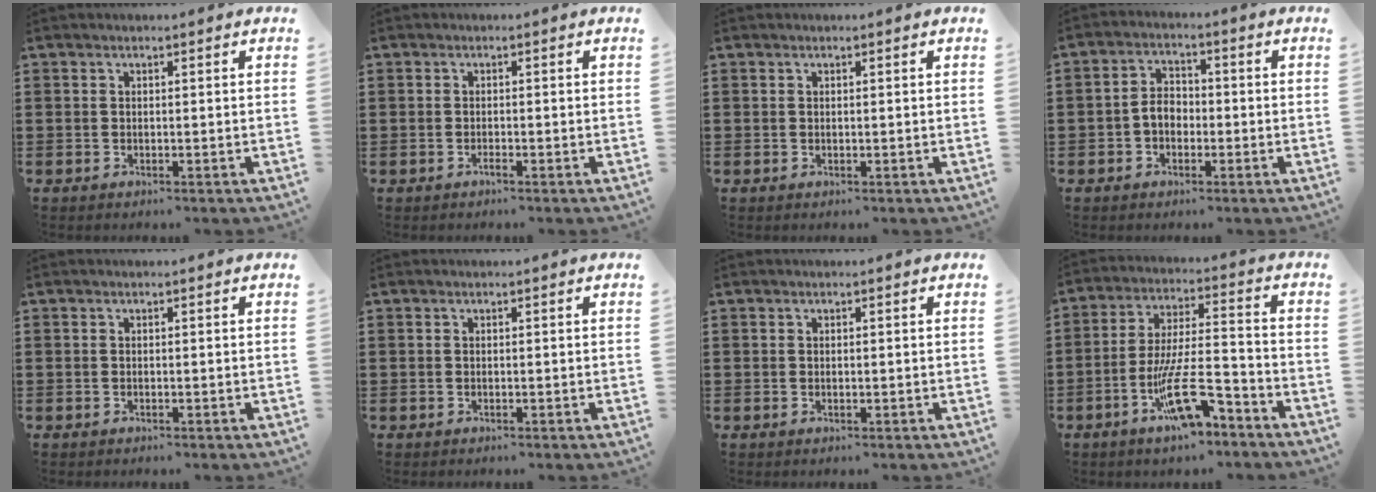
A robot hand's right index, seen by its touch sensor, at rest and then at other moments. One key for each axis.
{"total": 0.6, "fx": -0.5, "fy": 0.1, "fz": 0.3, "tx": -0.008, "ty": -0.002, "tz": -0.010}
{"total": 0.0}
{"total": 3.8, "fx": -1.1, "fy": 2.6, "fz": 2.6, "tx": -0.058, "ty": 0.005, "tz": -0.024}
{"total": 0.0}
{"total": 0.0}
{"total": 0.0}
{"total": 12.5, "fx": -6.7, "fy": 3.0, "fz": 10.1, "tx": -0.190, "ty": 0.010, "tz": -0.120}